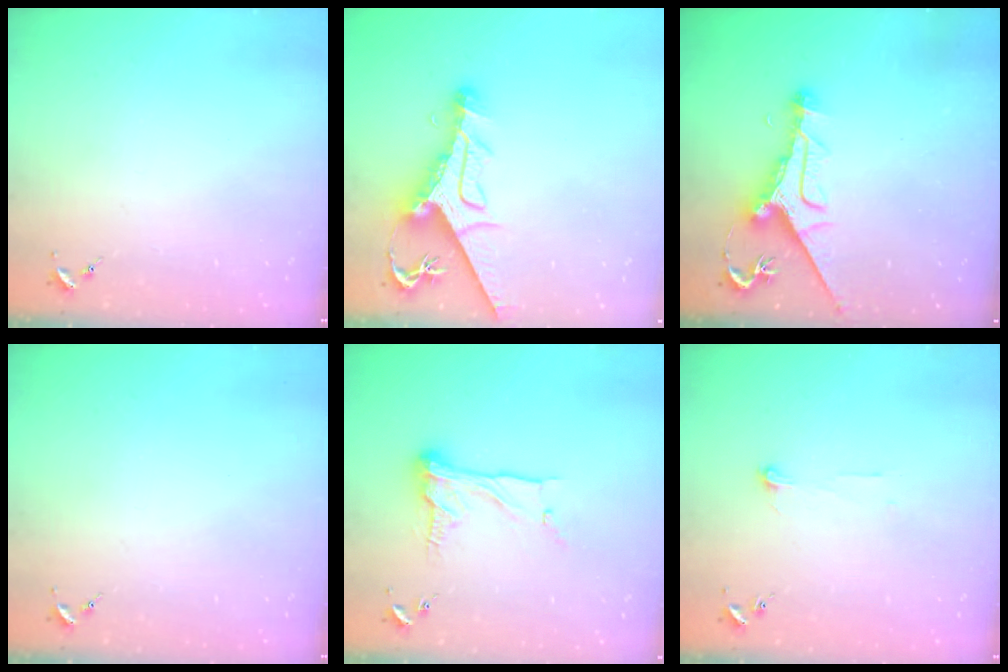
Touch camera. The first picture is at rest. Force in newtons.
{"total": 14.7, "press": 14.6, "slide": 1.3}
{"total": 12.2, "press": 12.2, "slide": 0.8}
{"total": 0.0}
{"total": 14.5, "press": 14.5, "slide": 1.3}
{"total": 4.1, "press": 4.1, "slide": 0.3}